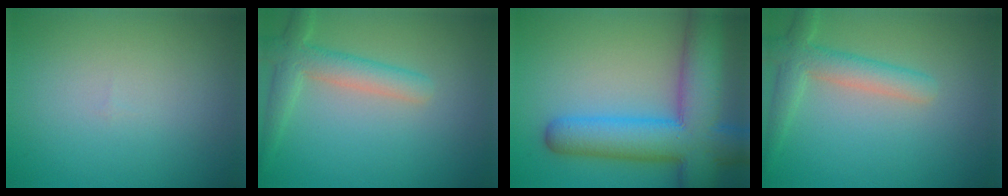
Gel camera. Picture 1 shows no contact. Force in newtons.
{"total": 3.5, "press": 3.5, "slide": 0.1}
{"total": 10.7, "press": 10.7, "slide": 0.5}
{"total": 3.5, "press": 3.5, "slide": 0.1}